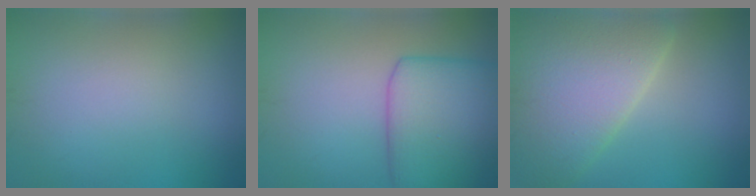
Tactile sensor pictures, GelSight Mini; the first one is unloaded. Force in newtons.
{"total": 7.7, "press": 7.6, "slide": 0.2}
{"total": 8.6, "press": 8.6, "slide": 0.4}